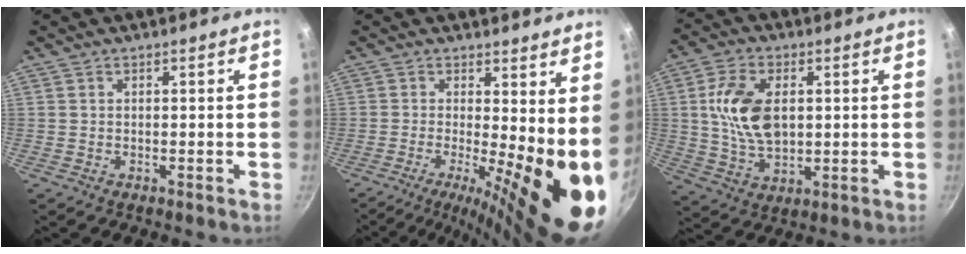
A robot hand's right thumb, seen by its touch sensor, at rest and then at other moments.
{"total": 13.5, "force": [-0.8, 3.5, 13.0], "torque": [-0.170, -0.021, -0.015]}
{"total": 12.3, "force": [1.7, 7.4, 9.7], "torque": [-0.166, -0.003, 0.034]}